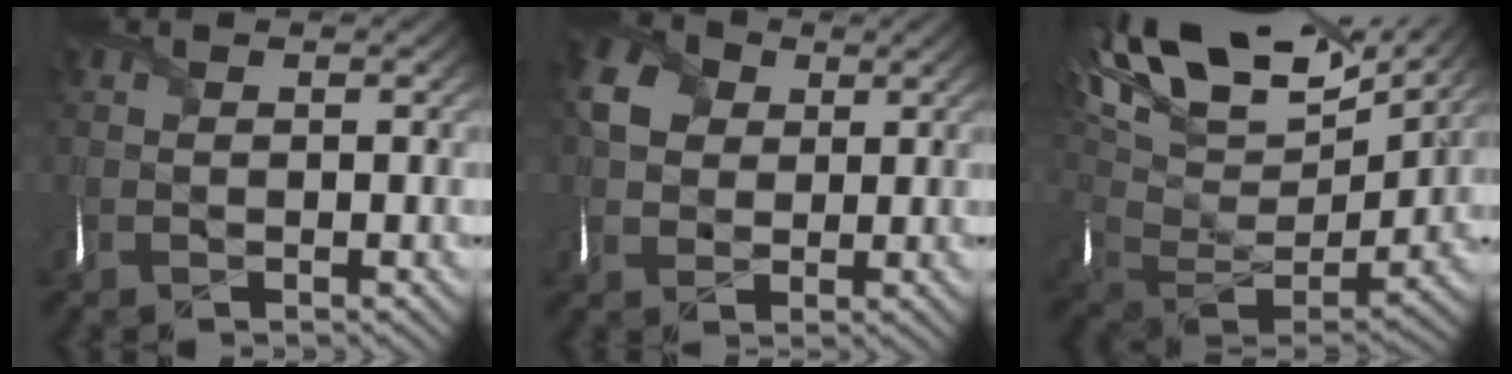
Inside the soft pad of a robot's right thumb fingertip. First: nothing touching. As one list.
[{"total": 5.5, "force": [1.7, 4.6, 2.5], "torque": [-0.060, 0.010, 0.025]}, {"total": 19.9, "force": [10.8, 9.8, 13.6], "torque": [-0.274, 0.024, 0.193]}]